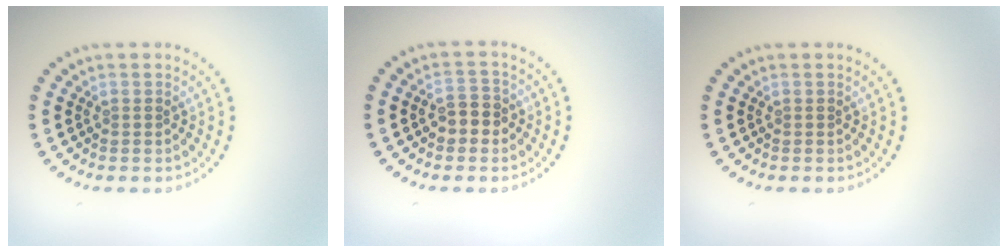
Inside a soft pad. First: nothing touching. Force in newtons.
{"total": 2.5, "press": 2.4, "slide": 0.5}
{"total": 0.0}